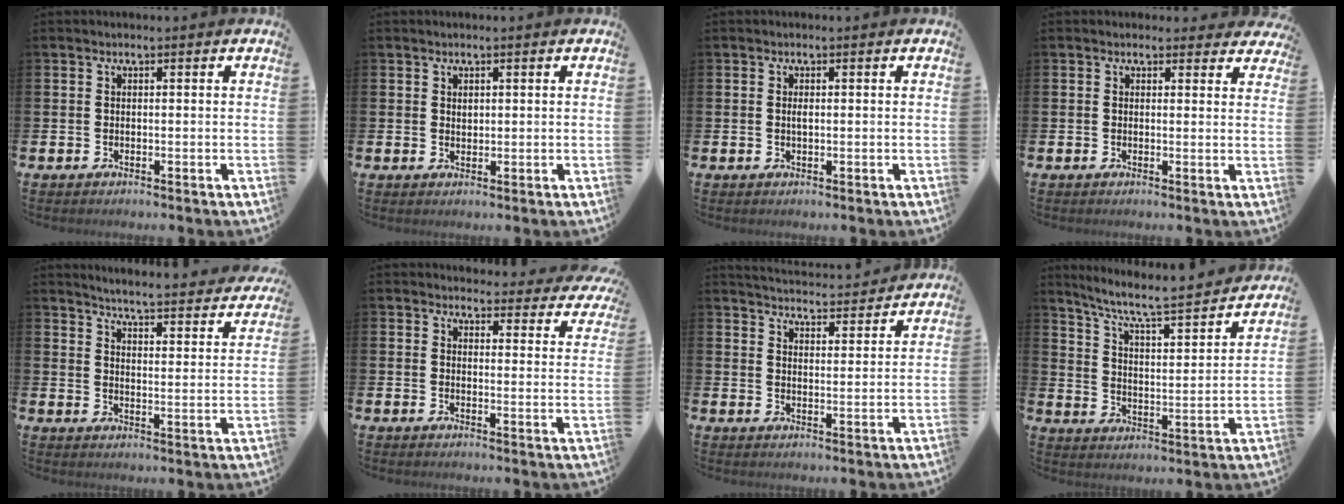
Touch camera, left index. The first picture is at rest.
{"total": 1.0, "force": [0.9, 0.5, 0.1], "torque": [0.010, -0.003, 0.014]}
{"total": 0.5, "force": [0.1, 0.2, 0.5], "torque": [-0.005, -0.003, 0.001]}
{"total": 1.7, "force": [1.5, 0.9, 0.0], "torque": [0.008, -0.001, 0.023]}
{"total": 4.9, "force": [4.8, 0.1, 1.0], "torque": [-0.026, -0.049, 0.076]}
{"total": 3.6, "force": [3.4, 1.1, 0.1], "torque": [-0.003, -0.026, 0.056]}
{"total": 4.5, "force": [4.5, 0.3, 0.0], "torque": [-0.015, -0.038, 0.078]}
{"total": 7.4, "force": [6.6, 0.7, 3.3], "torque": [-0.084, -0.054, 0.105]}